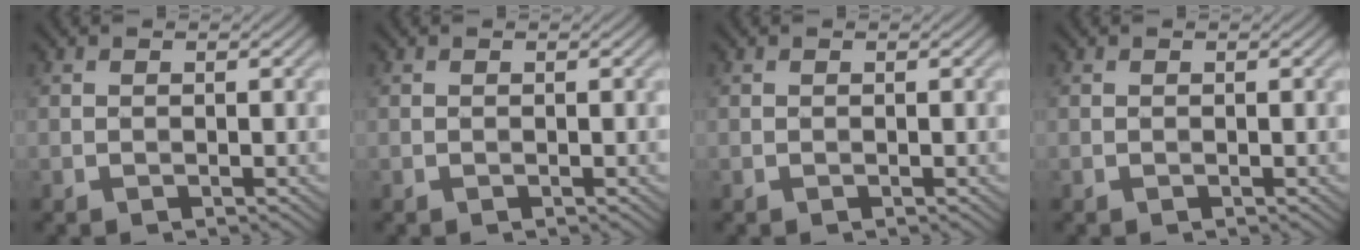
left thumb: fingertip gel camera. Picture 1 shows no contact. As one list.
[{"total": 0.0}, {"total": 0.0}, {"total": 0.0}]